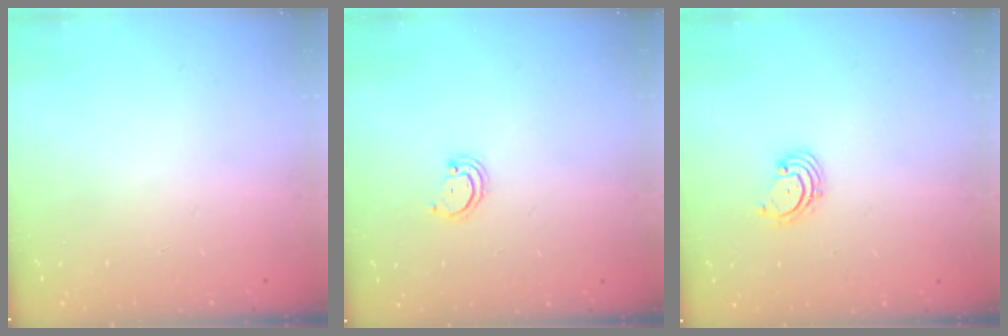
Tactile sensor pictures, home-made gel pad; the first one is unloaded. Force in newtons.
{"total": 2.4, "press": 2.4, "slide": 0.2}
{"total": 1.8, "press": 1.7, "slide": 0.6}